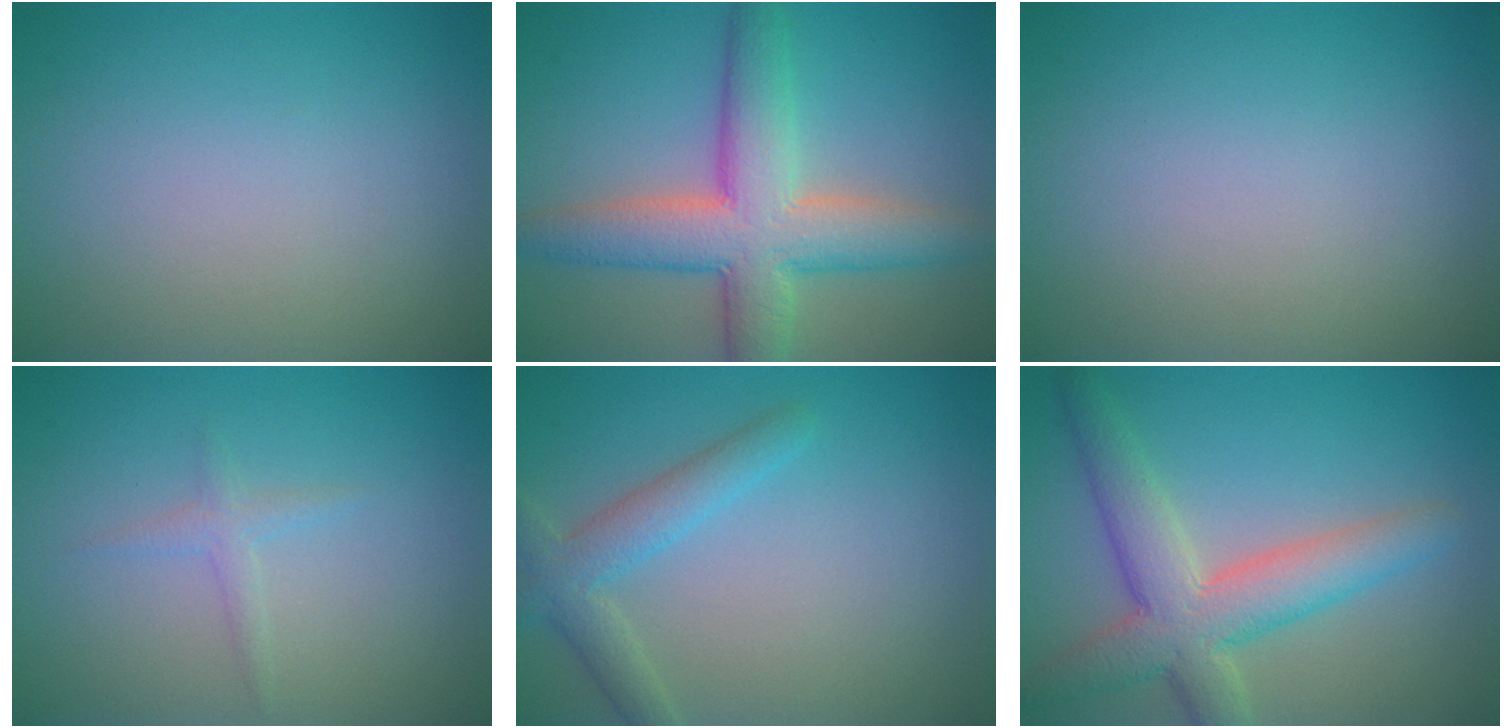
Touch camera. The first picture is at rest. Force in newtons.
{"total": 8.0, "press": 8.0, "slide": 0.7}
{"total": 0.0}
{"total": 1.2, "press": 1.2, "slide": 0.0}
{"total": 3.2, "press": 3.2, "slide": 0.1}
{"total": 6.5, "press": 6.5, "slide": 0.4}